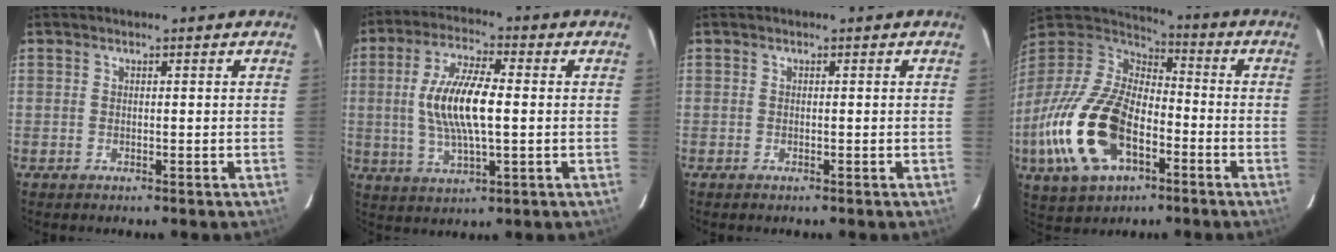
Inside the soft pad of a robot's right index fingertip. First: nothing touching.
{"total": 12.1, "force": [0.2, 3.9, 11.4], "torque": [-0.228, 0.005, 0.007]}
{"total": 0.0}
{"total": 23.7, "force": [-8.6, 13.4, 17.5], "torque": [-0.396, -0.029, -0.150]}